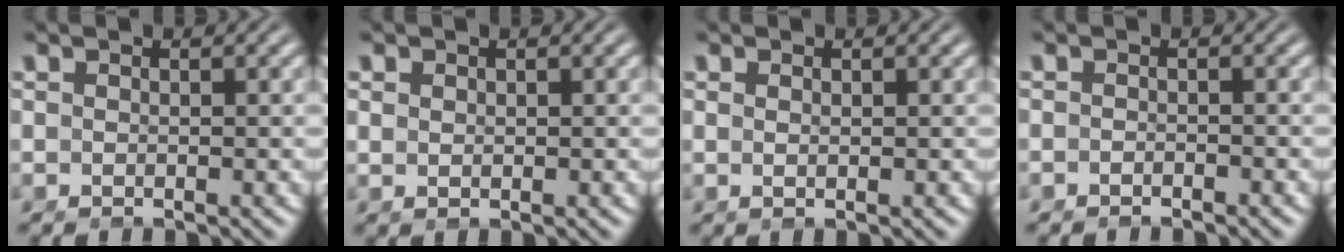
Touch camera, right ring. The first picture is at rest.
{"total": 0.7, "force": [0.5, 0.2, 0.4], "torque": [-0.007, -0.007, 0.016]}
{"total": 0.7, "force": [0.2, -0.5, 0.5], "torque": [-0.007, -0.007, 0.009]}
{"total": 1.2, "force": [-1.2, -0.2, -0.1], "torque": [-0.002, -0.004, -0.019]}